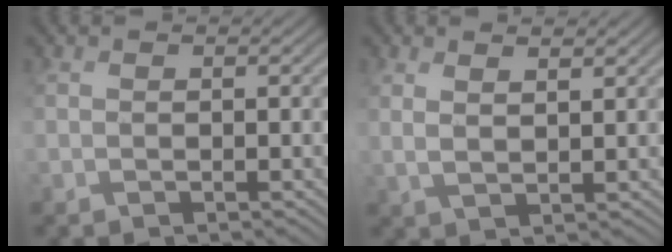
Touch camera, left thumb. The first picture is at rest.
{"total": 2.7, "force": [1.9, 0.7, 1.8], "torque": [-0.034, -0.001, 0.041]}